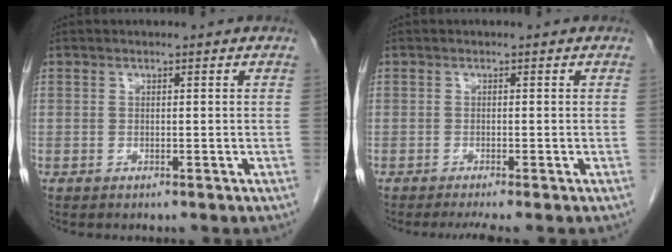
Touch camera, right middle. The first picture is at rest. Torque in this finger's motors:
{"motor_torque": [0.04, -0.02, 0.00, 0.00]}